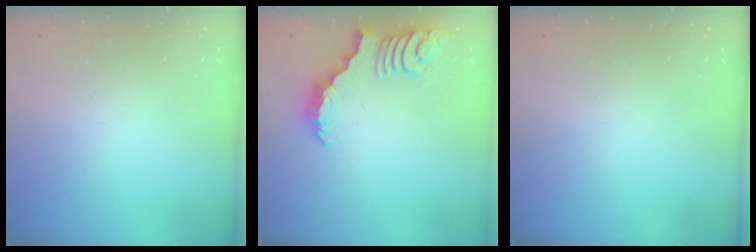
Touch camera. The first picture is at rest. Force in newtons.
{"total": 2.6, "press": 2.5, "slide": 0.5}
{"total": 0.0}